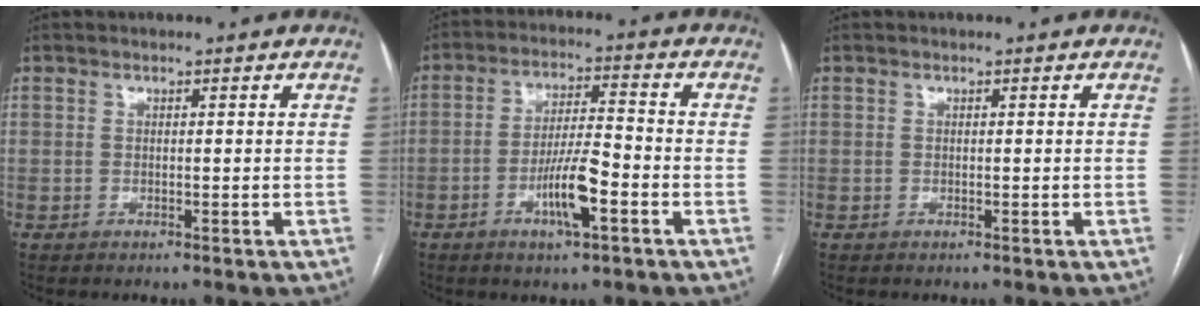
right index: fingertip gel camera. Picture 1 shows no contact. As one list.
[{"total": 8.1, "force": [-3.4, 1.2, 7.2], "torque": [-0.136, 0.000, -0.058]}, {"total": 0.0}]